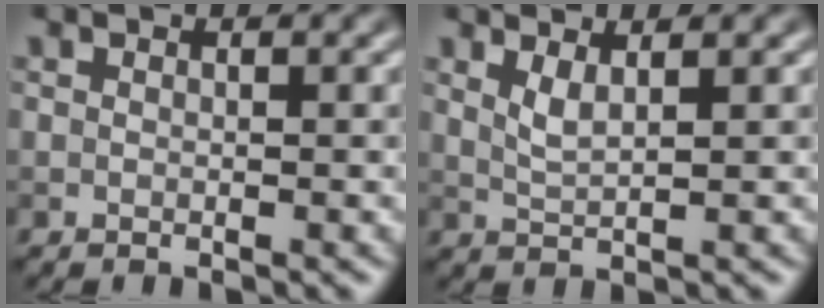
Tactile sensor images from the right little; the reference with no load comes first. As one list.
[{"total": 1.8, "force": [1.1, 0.5, 1.3], "torque": [-0.026, -0.003, 0.021]}]